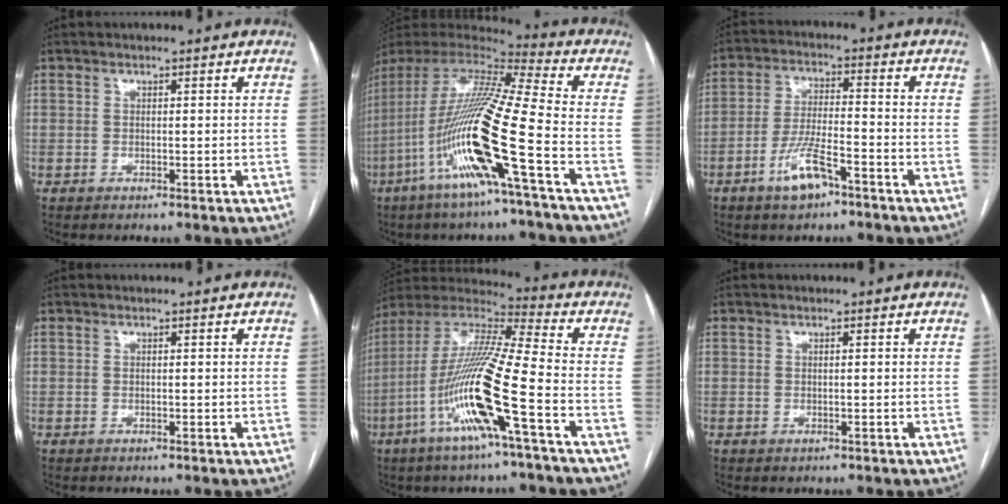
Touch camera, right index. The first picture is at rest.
{"total": 21.5, "force": [-7.2, 0.1, 20.3], "torque": [-0.431, -0.028, -0.149]}
{"total": 7.5, "force": [-4.5, 1.9, 5.7], "torque": [-0.117, -0.002, -0.080]}
{"total": 0.0}
{"total": 17.8, "force": [-6.4, 0.0, 16.6], "torque": [-0.340, -0.007, -0.130]}
{"total": 0.0}